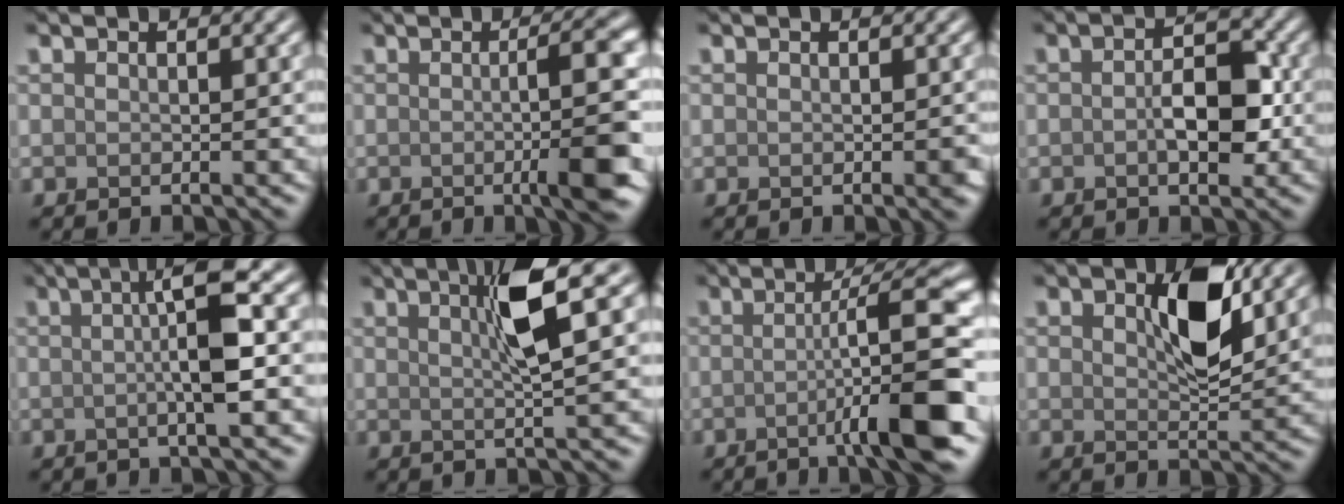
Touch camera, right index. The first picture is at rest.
{"total": 6.3, "force": [-0.7, 1.1, 6.1], "torque": [-0.077, 0.004, -0.015]}
{"total": 0.8, "force": [-0.3, 0.1, 0.7], "torque": [-0.008, 0.000, -0.002]}
{"total": 4.3, "force": [-0.5, 2.3, 3.6], "torque": [-0.055, 0.002, -0.011]}
{"total": 6.4, "force": [0.5, 1.0, 6.3], "torque": [-0.094, 0.011, 0.002]}
{"total": 5.2, "force": [1.8, 0.7, 4.8], "torque": [-0.077, 0.008, 0.026]}
{"total": 8.8, "force": [-2.0, 1.0, 8.5], "torque": [-0.109, 0.008, -0.043]}
{"total": 5.4, "force": [1.8, 2.4, 4.4], "torque": [-0.076, 0.001, 0.029]}